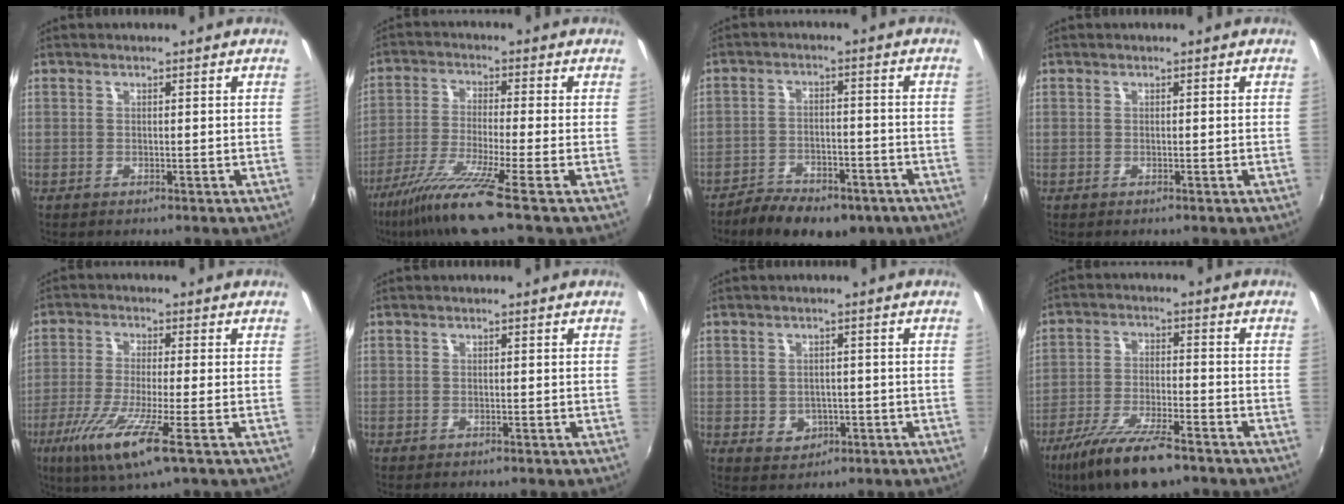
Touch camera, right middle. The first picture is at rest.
{"total": 10.7, "force": [-7.7, -1.6, 7.3], "torque": [-0.158, -0.029, -0.139]}
{"total": 12.4, "force": [-9.0, 5.4, 6.7], "torque": [-0.140, -0.009, -0.130]}
{"total": 0.0}
{"total": 11.1, "force": [-5.2, 0.5, 9.8], "torque": [-0.207, -0.032, -0.098]}
{"total": 0.0}
{"total": 4.2, "force": [-1.0, 3.7, 1.8], "torque": [-0.039, 0.003, -0.003]}
{"total": 13.4, "force": [-9.4, 3.6, 8.8], "torque": [-0.187, -0.029, -0.168]}